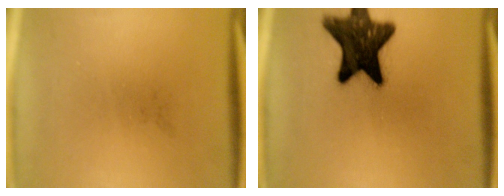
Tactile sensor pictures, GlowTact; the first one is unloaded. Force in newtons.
{"total": 15.8}